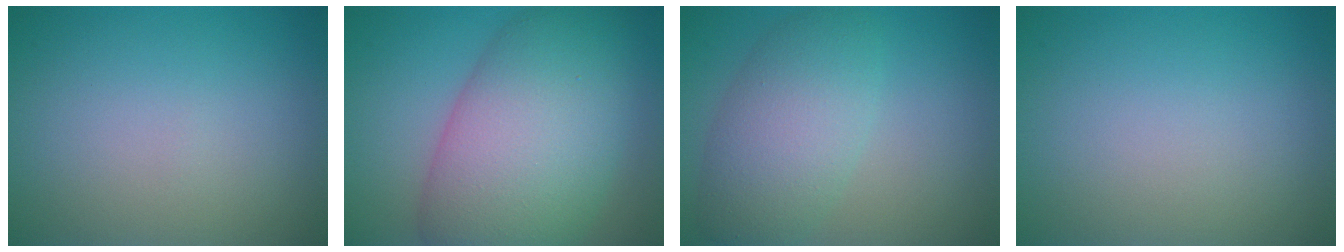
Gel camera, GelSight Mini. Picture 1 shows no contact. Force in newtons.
{"total": 12.6, "press": 12.6, "slide": 0.5}
{"total": 4.3, "press": 4.3, "slide": 0.2}
{"total": 0.0}